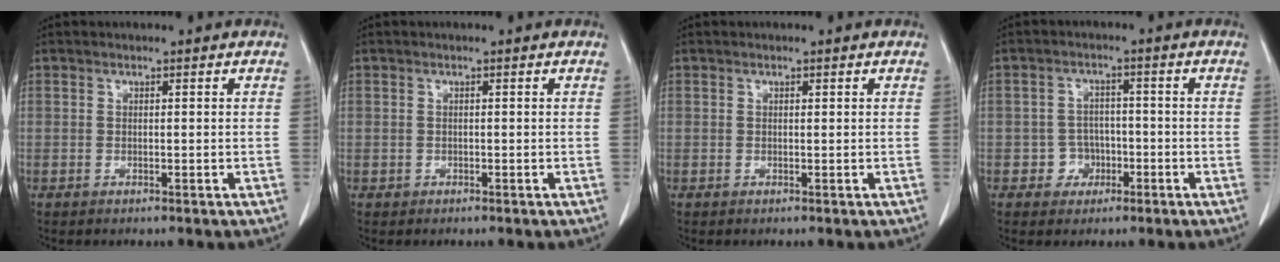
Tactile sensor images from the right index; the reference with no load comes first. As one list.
[{"total": 0.5, "force": [-0.2, 0.5, 0.0], "torque": [0.000, 0.005, -0.005]}, {"total": 0.0}, {"total": 3.7, "force": [-1.5, 3.4, 0.5], "torque": [0.004, 0.014, -0.021]}]